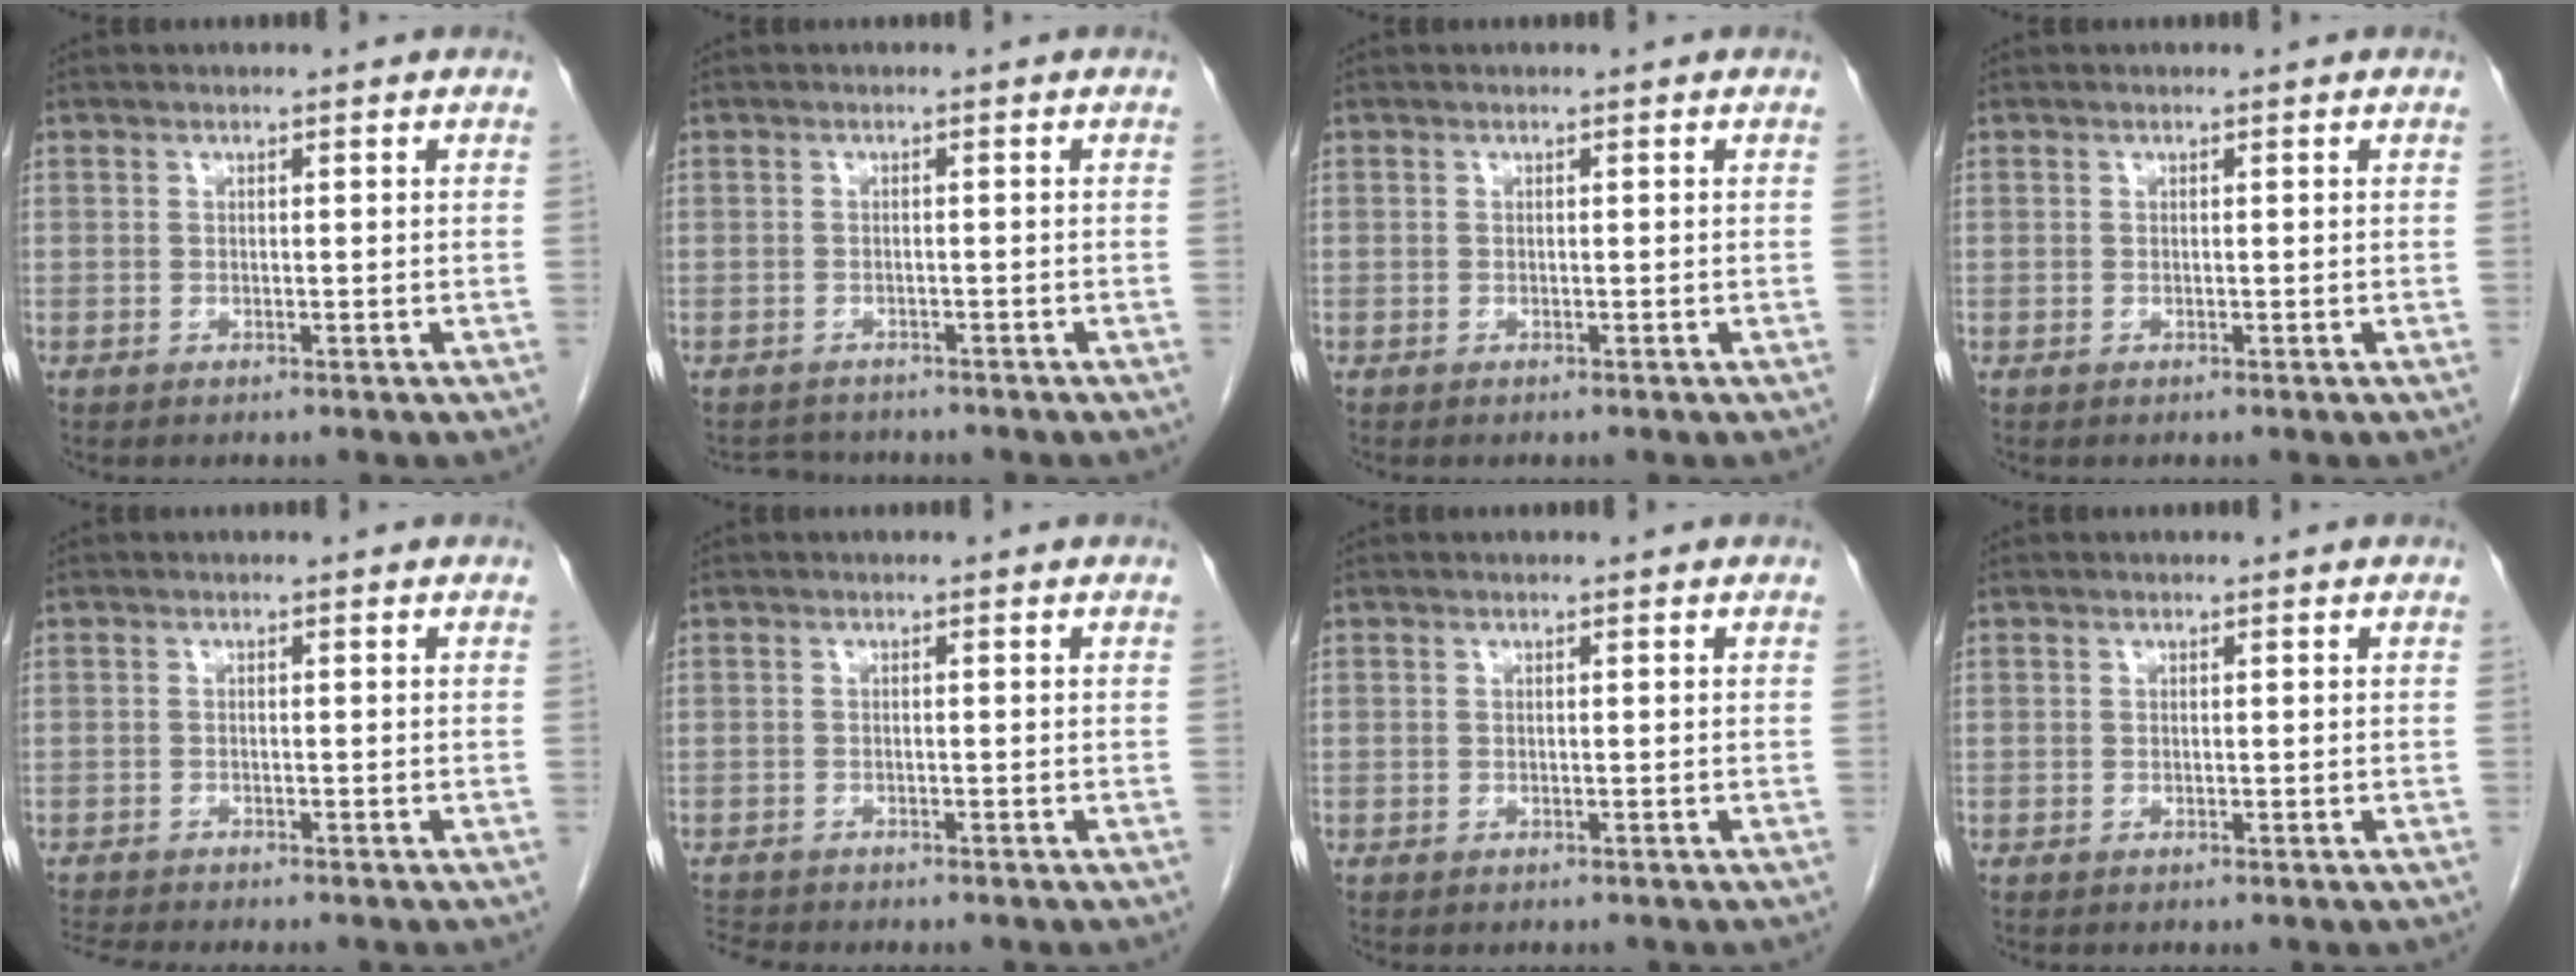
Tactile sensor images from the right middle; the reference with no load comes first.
{"total": 3.0, "force": [-2.8, 1.1, -0.1], "torque": [0.001, -0.005, -0.042]}
{"total": 0.0}
{"total": 0.0}
{"total": 5.9, "force": [-5.4, 0.5, 2.2], "torque": [-0.032, -0.010, -0.083]}
{"total": 3.2, "force": [-3.1, 0.5, 0.5], "torque": [-0.010, -0.011, -0.050]}
{"total": 0.7, "force": [-0.6, 0.2, 0.1], "torque": [-0.011, -0.001, -0.010]}
{"total": 0.0}